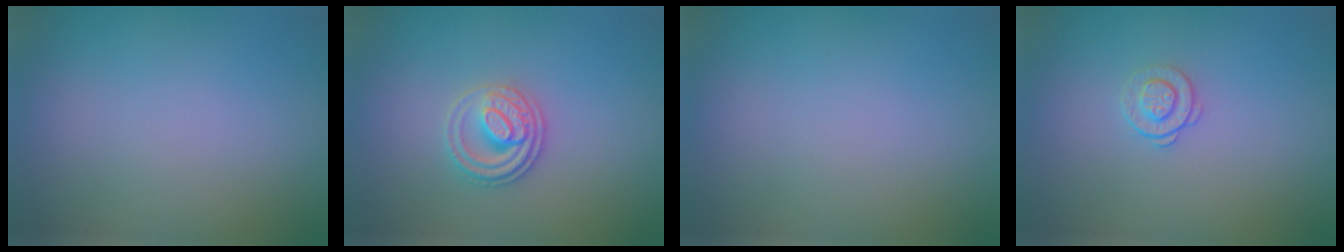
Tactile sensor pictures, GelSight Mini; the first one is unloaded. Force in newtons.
{"total": 2.7, "press": 2.5, "slide": 0.9}
{"total": 0.0}
{"total": 1.4, "press": 0.9, "slide": 1.0}